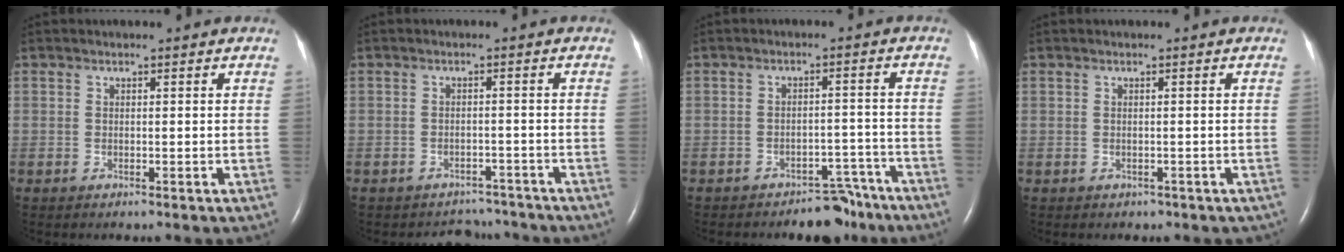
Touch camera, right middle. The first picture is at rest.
{"total": 5.0, "force": [-4.4, 2.1, -0.6], "torque": [0.006, 0.015, -0.055]}
{"total": 5.9, "force": [-5.2, 2.5, 1.0], "torque": [0.000, 0.022, -0.074]}
{"total": 1.8, "force": [-1.2, 1.3, 0.5], "torque": [-0.016, 0.004, -0.004]}